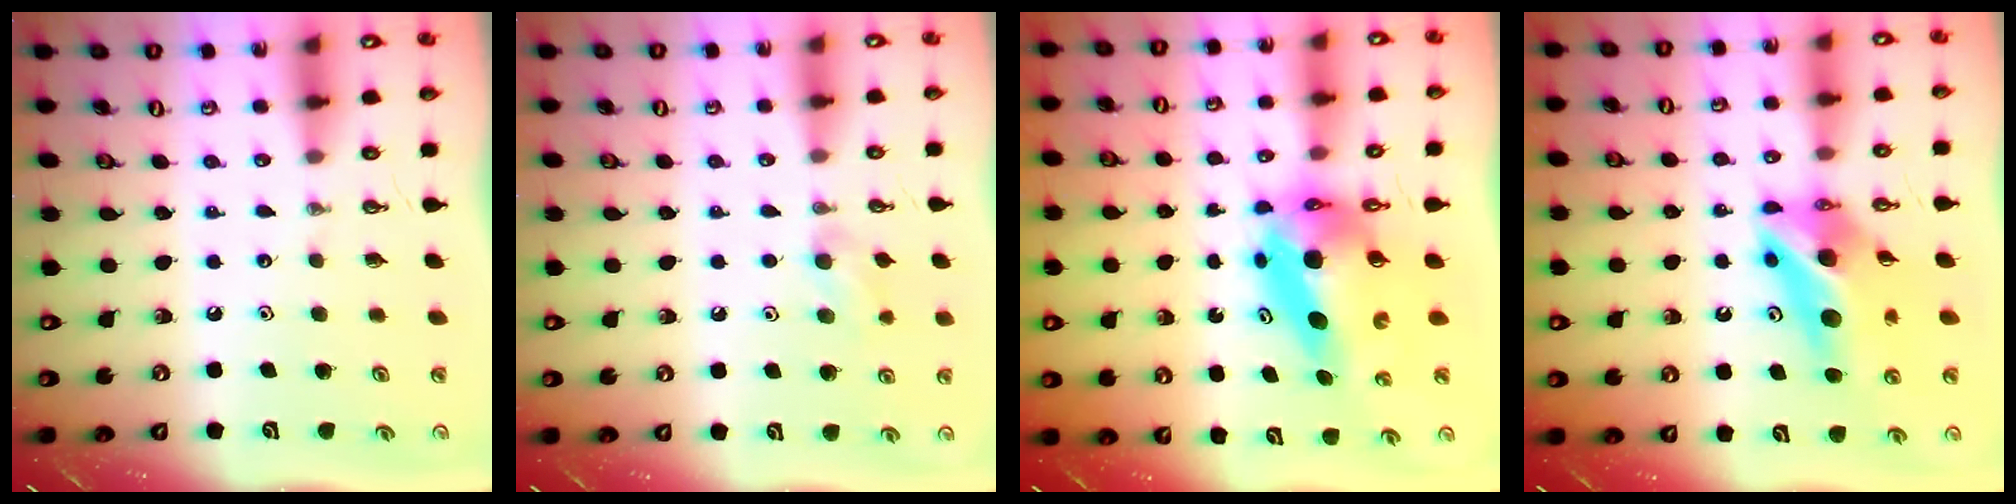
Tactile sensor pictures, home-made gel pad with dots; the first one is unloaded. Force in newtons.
{"total": 6.5, "press": 6.4, "slide": 1.4}
{"total": 9.2, "press": 9.2, "slide": 0.9}
{"total": 13.4, "press": 13.4, "slide": 1.3}